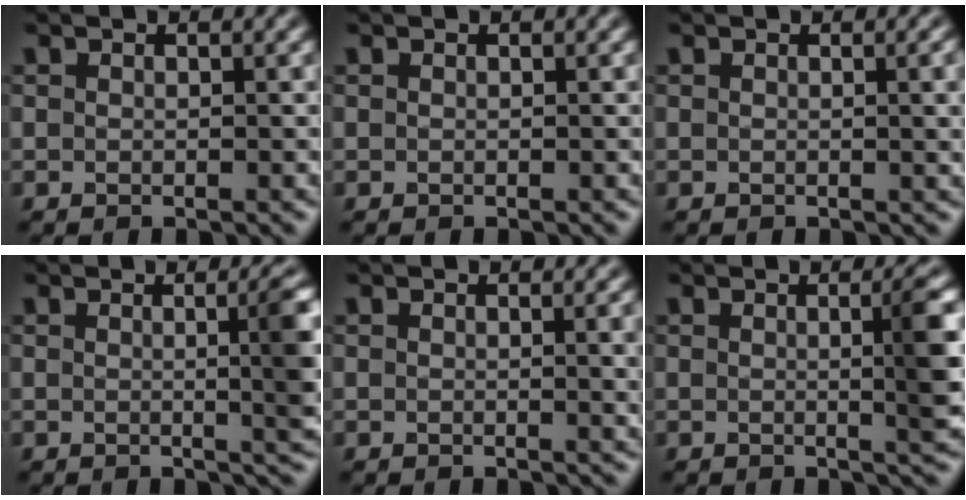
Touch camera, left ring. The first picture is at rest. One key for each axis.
{"total": 0.0}
{"total": 2.4, "fx": 0.2, "fy": 0.7, "fz": 2.3, "tx": -0.021, "ty": 0.003, "tz": -0.002}
{"total": 5.5, "fx": 0.2, "fy": 1.6, "fz": 5.2, "tx": -0.050, "ty": 0.004, "tz": 0.002}
{"total": 3.1, "fx": 0.2, "fy": 0.9, "fz": 2.9, "tx": -0.026, "ty": 0.002, "tz": -0.001}
{"total": 4.2, "fx": 0.2, "fy": 0.9, "fz": 4.1, "tx": -0.047, "ty": 0.002, "tz": -0.002}